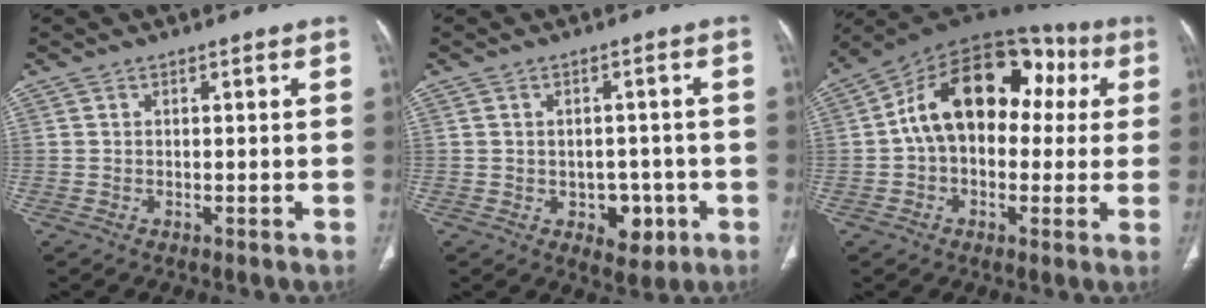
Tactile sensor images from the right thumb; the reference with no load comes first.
{"total": 5.8, "force": [-1.8, 4.2, 3.5], "torque": [-0.016, 0.010, -0.013]}
{"total": 20.3, "force": [3.1, 13.2, 15.1], "torque": [-0.199, 0.053, 0.036]}